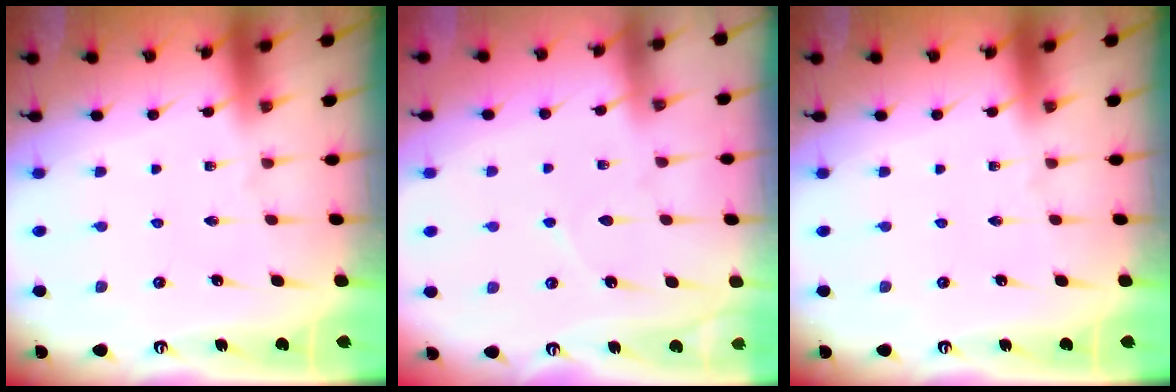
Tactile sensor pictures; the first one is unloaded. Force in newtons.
{"total": 5.5, "press": 5.4, "slide": 0.5}
{"total": 0.0}